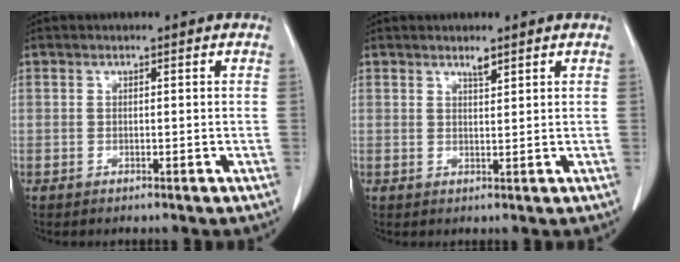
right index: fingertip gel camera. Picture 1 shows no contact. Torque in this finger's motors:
{"motor_torque": [0.02, 0.01, 0.00, 0.00]}